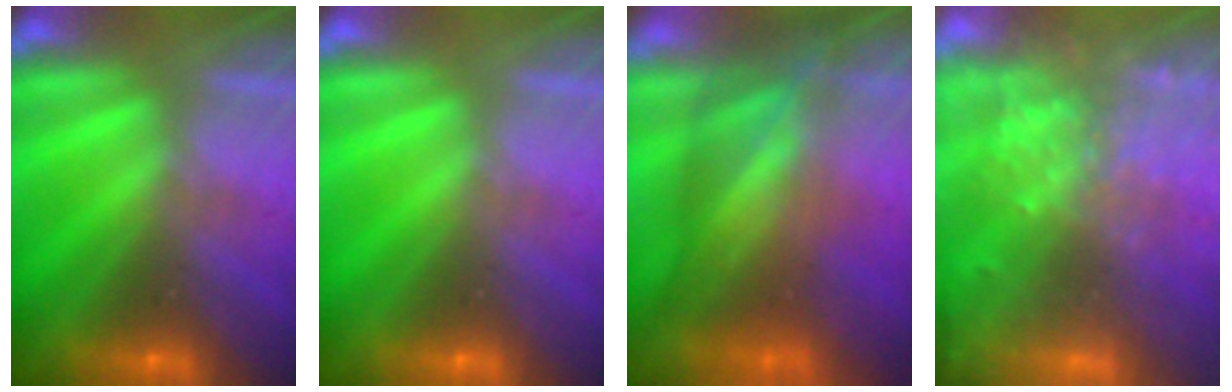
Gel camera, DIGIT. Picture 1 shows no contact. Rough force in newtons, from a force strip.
{"total": 0.0}
{"total": 9.0}
{"total": 9.1}